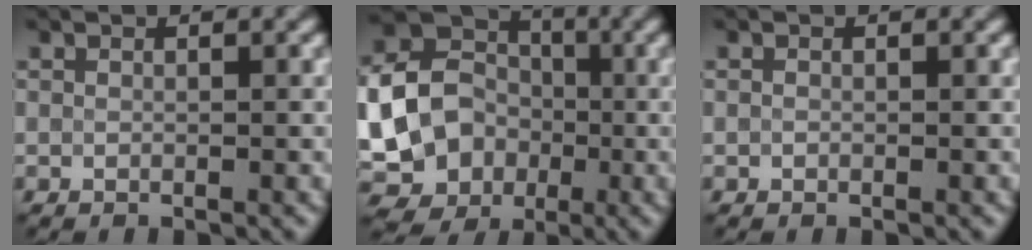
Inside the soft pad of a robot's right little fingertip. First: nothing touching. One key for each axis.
{"total": 17.0, "fx": -2.9, "fy": 15.6, "fz": 6.0, "tx": -0.151, "ty": -0.006, "tz": -0.071}
{"total": 0.0}